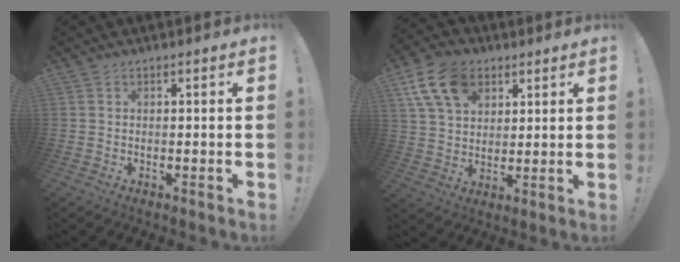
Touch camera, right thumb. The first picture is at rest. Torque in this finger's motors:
{"motor_torque": [0.21, 0.24, 0.56, 0.29, 0.43]}